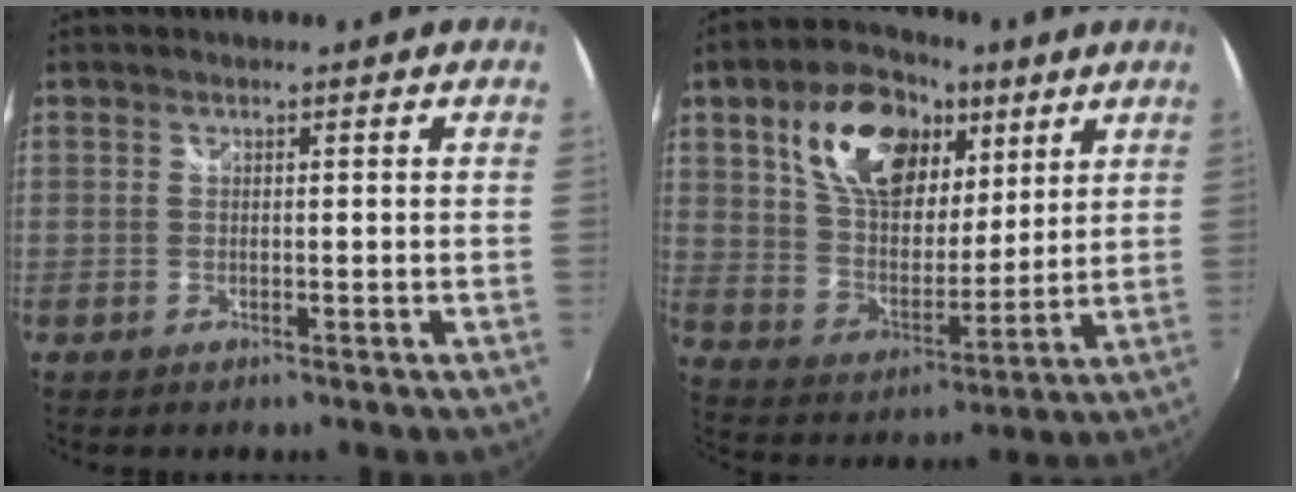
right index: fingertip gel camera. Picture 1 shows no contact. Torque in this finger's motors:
{"motor_torque": [1.14, 1.00, 0.60, 0.11]}